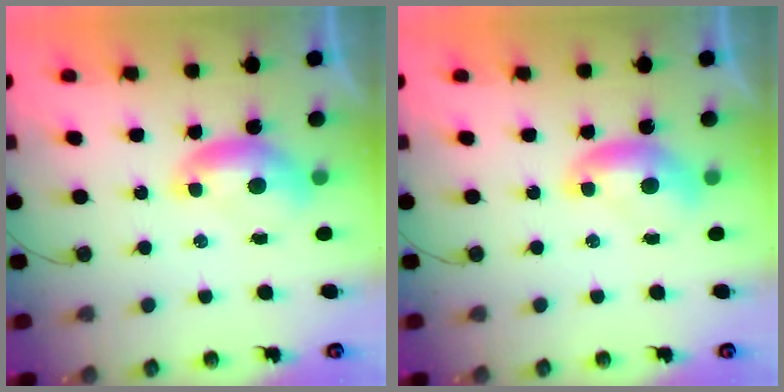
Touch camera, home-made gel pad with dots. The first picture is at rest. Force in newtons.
{"total": 0.0}